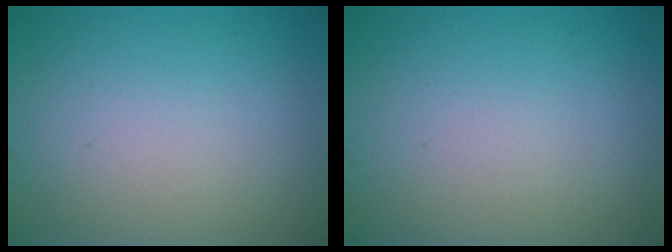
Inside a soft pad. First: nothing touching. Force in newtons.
{"total": 0.0}